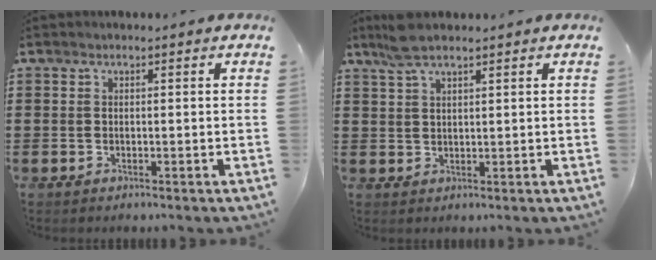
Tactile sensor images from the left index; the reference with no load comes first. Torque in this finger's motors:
{"motor_torque": [1.73, 0.40, 0.08, 0.09]}